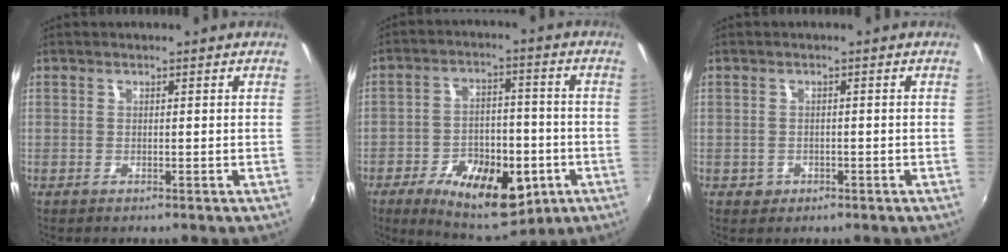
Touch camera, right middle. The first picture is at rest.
{"total": 17.6, "force": [-8.2, 9.0, 12.7], "torque": [-0.228, -0.004, -0.106]}
{"total": 2.1, "force": [-0.7, 1.9, 0.7], "torque": [-0.016, -0.001, -0.007]}